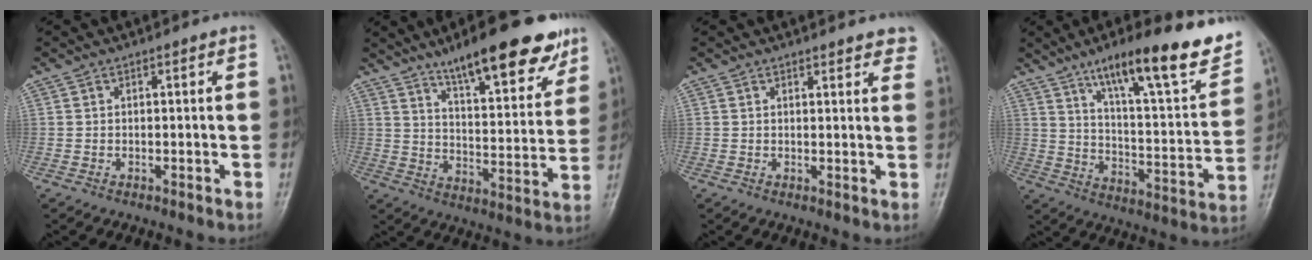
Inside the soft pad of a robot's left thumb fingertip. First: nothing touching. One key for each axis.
{"total": 18.9, "fx": 13.1, "fy": 5.2, "fz": 12.7, "tx": -0.147, "ty": -0.059, "tz": 0.200}
{"total": 6.0, "fx": 5.2, "fy": 1.8, "fz": 2.5, "tx": 0.002, "ty": -0.017, "tz": 0.049}
{"total": 22.6, "fx": 14.5, "fy": 4.8, "fz": 16.6, "tx": -0.216, "ty": -0.056, "tz": 0.227}